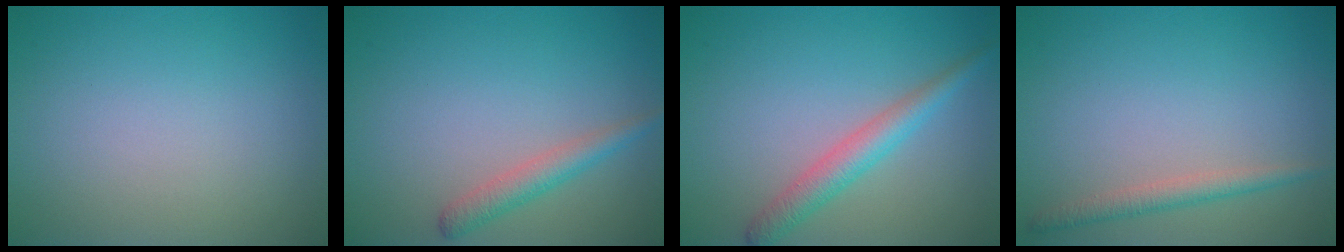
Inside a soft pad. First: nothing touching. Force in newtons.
{"total": 2.2, "press": 2.2, "slide": 0.1}
{"total": 2.8, "press": 2.8, "slide": 0.1}
{"total": 1.9, "press": 1.9, "slide": 0.0}